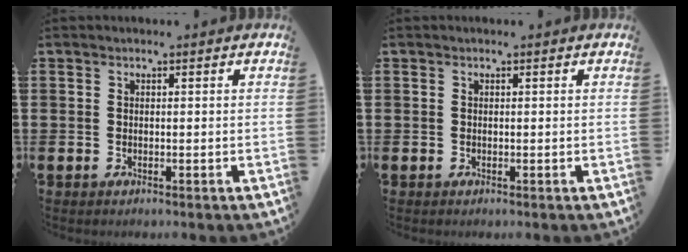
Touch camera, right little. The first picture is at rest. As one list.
[{"total": 0.0}]